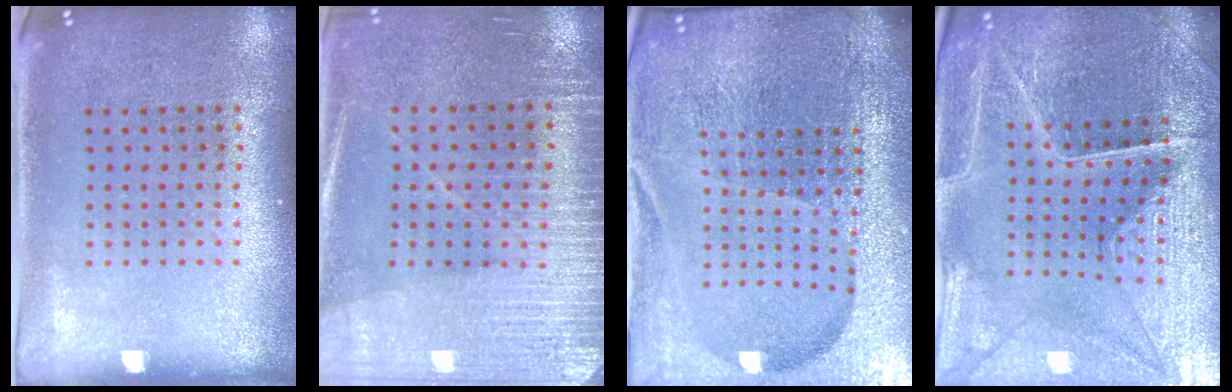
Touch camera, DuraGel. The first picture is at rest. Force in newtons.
{"total": 3.0, "press": 2.9, "slide": 0.7}
{"total": 6.8, "press": 5.9, "slide": 3.4}
{"total": 4.4, "press": 4.3, "slide": 0.8}